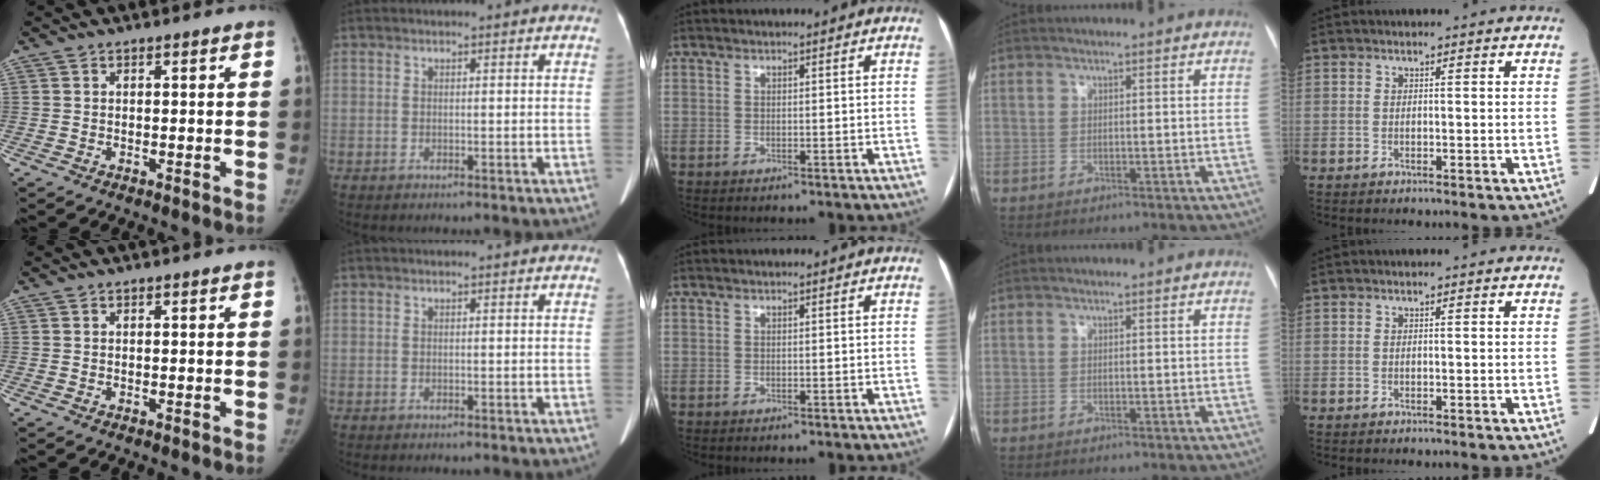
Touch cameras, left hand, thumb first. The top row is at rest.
{}